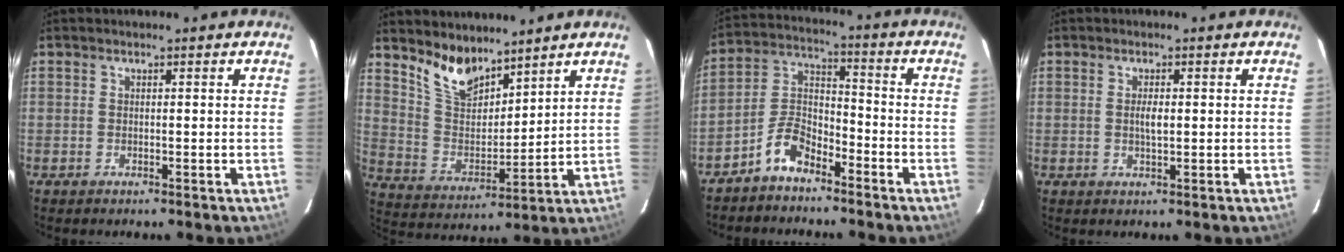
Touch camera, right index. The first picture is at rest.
{"total": 10.4, "force": [8.3, 4.4, 4.5], "torque": [-0.089, 0.002, 0.168]}
{"total": 7.8, "force": [-5.6, 3.6, 4.1], "torque": [-0.097, 0.025, -0.111]}
{"total": 2.1, "force": [0.1, 0.8, 2.0], "torque": [-0.036, -0.001, 0.003]}